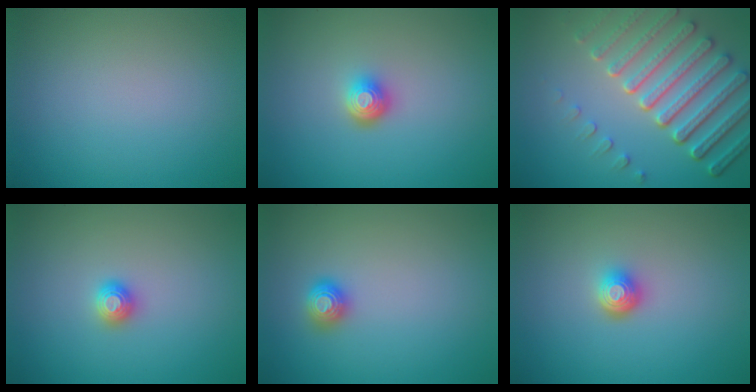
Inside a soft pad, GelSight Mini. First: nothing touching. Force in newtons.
{"total": 2.0, "press": 1.5, "slide": 1.4}
{"total": 7.7, "press": 5.7, "slide": 5.2}
{"total": 1.2, "press": 1.2, "slide": 0.1}
{"total": 1.4, "press": 1.4, "slide": 0.4}
{"total": 1.9, "press": 1.4, "slide": 1.4}